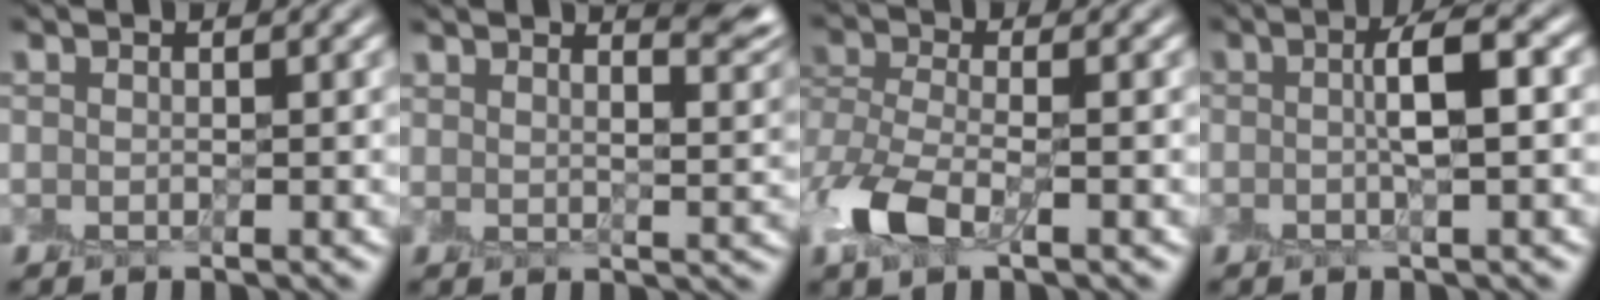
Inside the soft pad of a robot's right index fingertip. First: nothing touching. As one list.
[{"total": 7.1, "force": [5.2, 2.4, 4.1], "torque": [-0.015, 0.040, 0.041]}, {"total": 4.6, "force": [-2.0, 2.6, 3.2], "torque": [-0.078, 0.000, -0.044]}, {"total": 3.1, "force": [0.2, 0.5, 3.1], "torque": [-0.051, 0.010, 0.002]}]